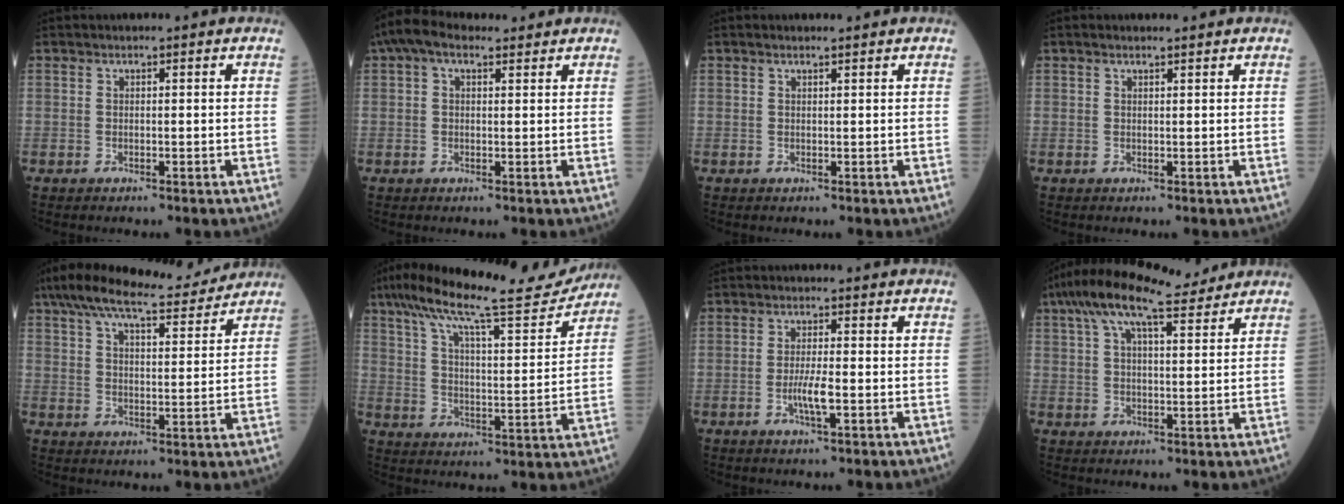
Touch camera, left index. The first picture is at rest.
{"total": 5.5, "force": [3.5, 2.6, 3.4], "torque": [-0.078, 0.045, 0.064]}
{"total": 1.1, "force": [1.0, 0.0, 0.5], "torque": [-0.010, 0.008, 0.018]}
{"total": 1.3, "force": [1.2, 0.1, 0.6], "torque": [-0.012, 0.011, 0.020]}
{"total": 14.6, "force": [12.9, 2.0, 6.5], "torque": [-0.119, 0.023, 0.198]}
{"total": 17.7, "force": [15.7, 1.1, 8.1], "torque": [-0.144, 0.005, 0.241]}
{"total": 3.5, "force": [-1.1, 0.3, 3.3], "torque": [-0.068, -0.004, -0.020]}
{"total": 11.9, "force": [9.4, 2.4, 6.9], "torque": [-0.134, 0.041, 0.153]}